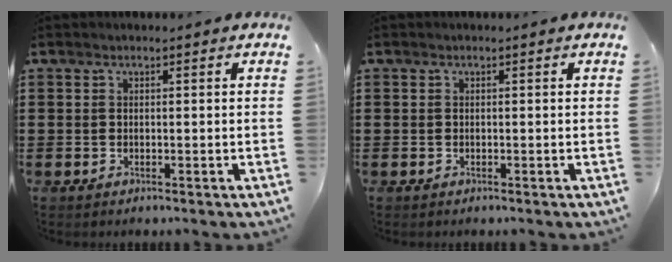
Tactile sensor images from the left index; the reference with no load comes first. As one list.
[{"total": 0.0}]